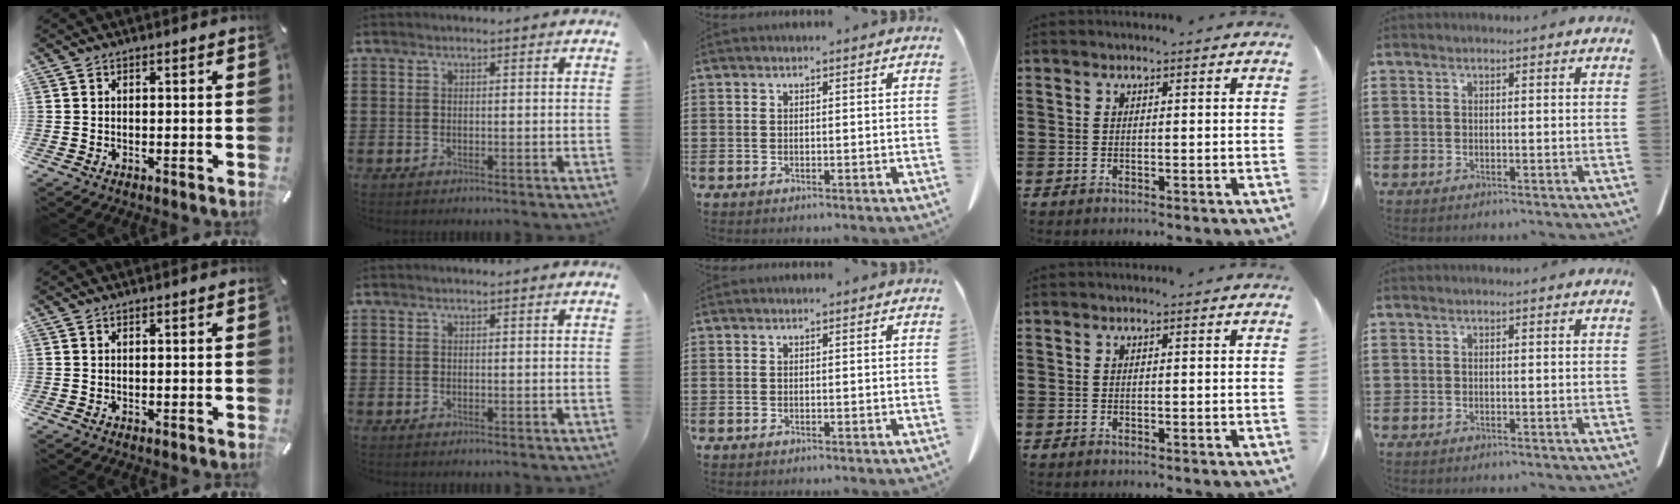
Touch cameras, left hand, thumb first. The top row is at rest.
{}